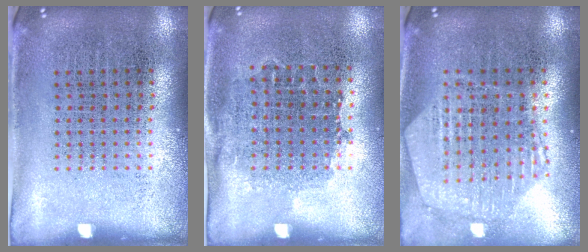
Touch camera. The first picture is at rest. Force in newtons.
{"total": 0.9, "press": 0.8, "slide": 0.5}
{"total": 1.2, "press": 1.2, "slide": 0.1}